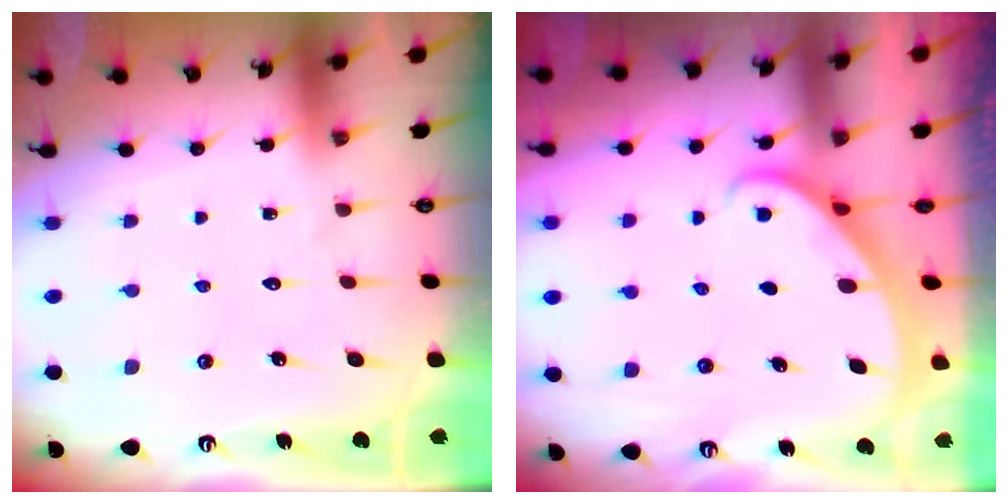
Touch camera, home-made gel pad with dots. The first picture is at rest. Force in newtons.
{"total": 2.2, "press": 2.2, "slide": 0.1}